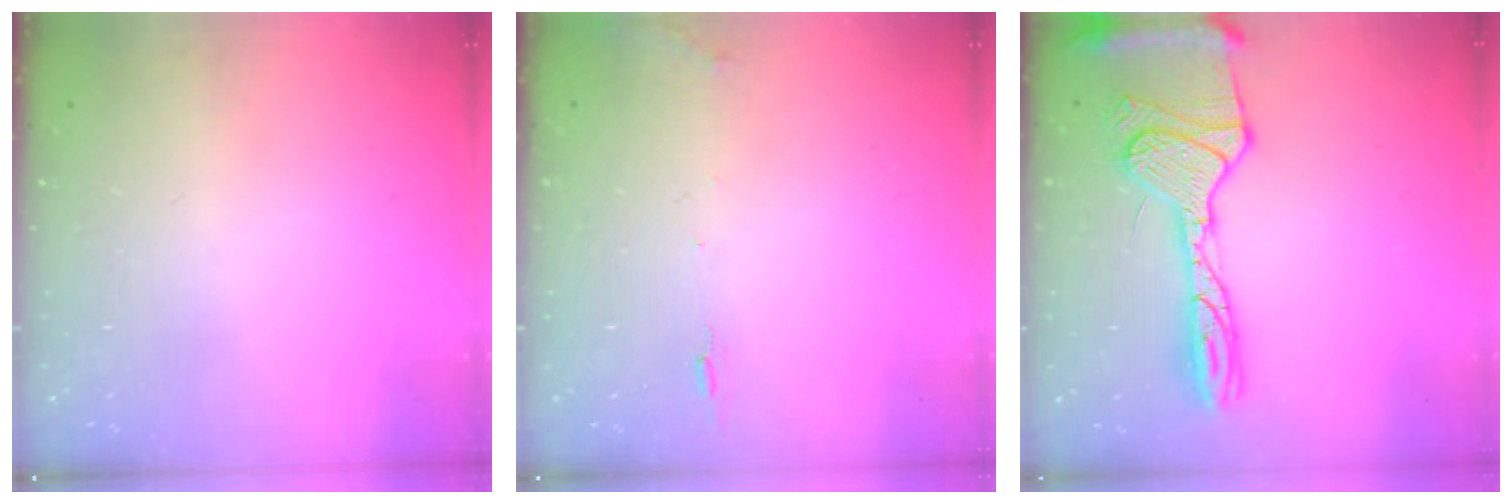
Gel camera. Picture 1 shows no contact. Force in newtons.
{"total": 7.3, "press": 7.0, "slide": 2.0}
{"total": 18.8, "press": 18.6, "slide": 2.7}